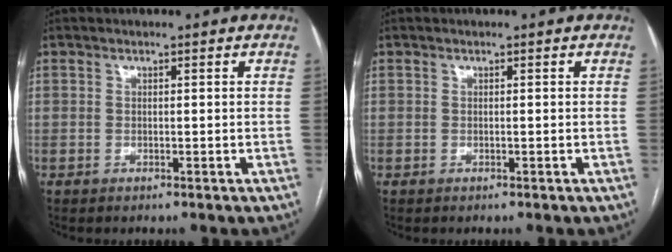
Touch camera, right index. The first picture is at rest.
{"total": 0.0}